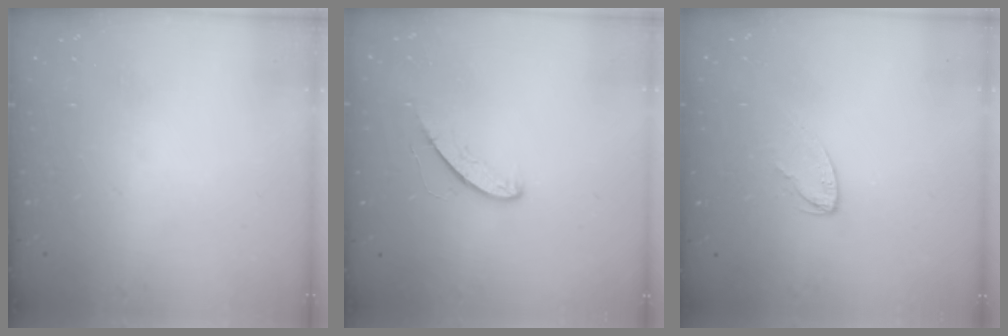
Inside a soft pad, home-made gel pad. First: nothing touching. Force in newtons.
{"total": 5.2, "press": 5.2, "slide": 0.5}
{"total": 4.4, "press": 4.4, "slide": 0.4}